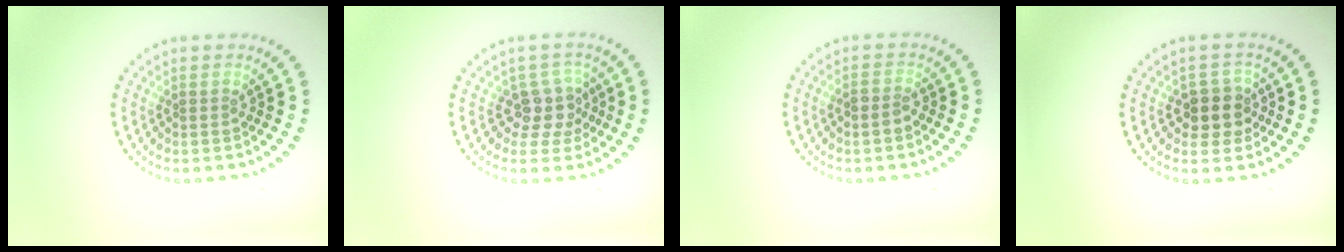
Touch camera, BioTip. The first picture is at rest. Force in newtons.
{"total": 3.0, "press": 2.3, "slide": 1.8}
{"total": 1.4, "press": 1.3, "slide": 0.6}
{"total": 2.9, "press": 2.6, "slide": 1.3}